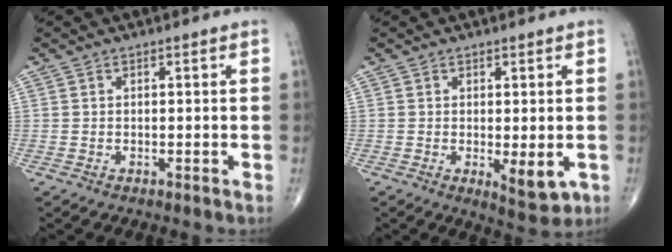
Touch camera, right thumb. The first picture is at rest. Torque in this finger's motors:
{"motor_torque": [0.39, 0.64, 0.24, -0.35, 0.19]}